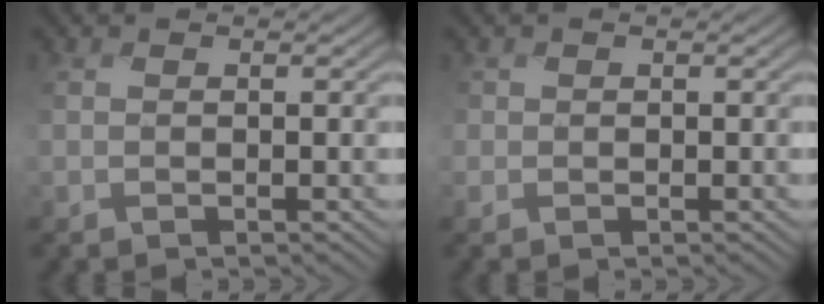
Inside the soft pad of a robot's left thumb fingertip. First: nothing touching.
{"total": 1.2, "force": [0.1, 1.2, 0.0], "torque": [-0.001, -0.003, 0.000]}